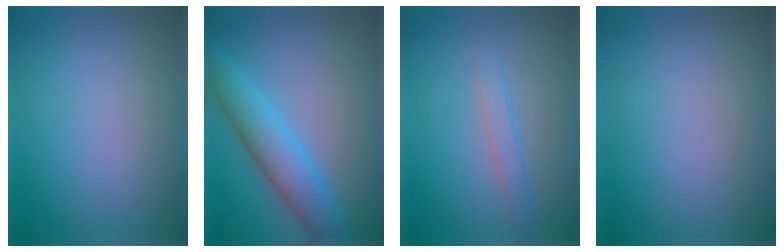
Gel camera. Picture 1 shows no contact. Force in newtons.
{"total": 5.3, "press": 5.3, "slide": 0.1}
{"total": 1.6, "press": 1.6, "slide": 0.0}
{"total": 0.0}